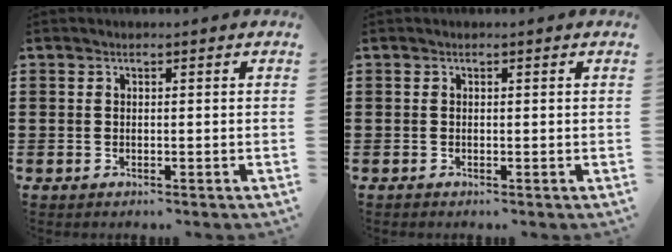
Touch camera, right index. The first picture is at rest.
{"total": 0.0}